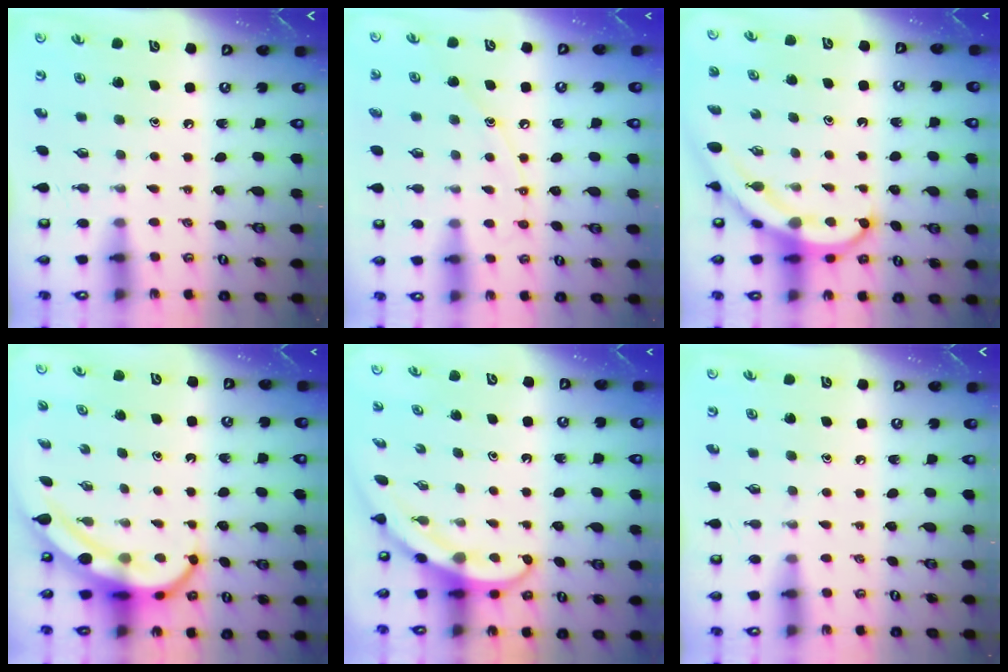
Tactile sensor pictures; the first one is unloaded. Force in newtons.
{"total": 8.0, "press": 8.0, "slide": 0.6}
{"total": 7.6, "press": 7.6, "slide": 0.8}
{"total": 8.0, "press": 7.9, "slide": 0.7}
{"total": 3.9, "press": 3.9, "slide": 0.3}
{"total": 0.0}